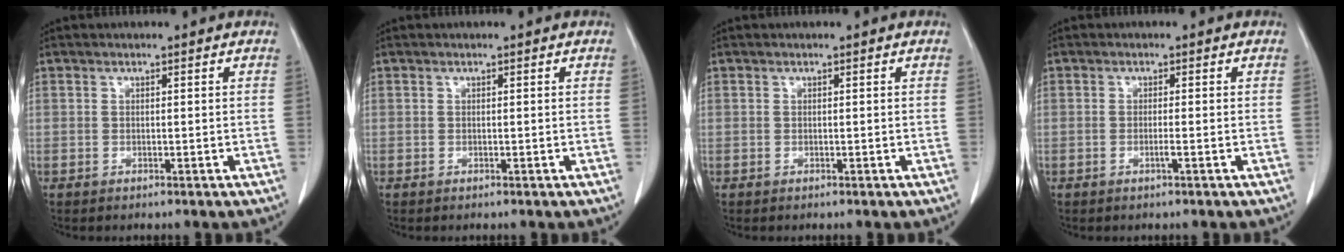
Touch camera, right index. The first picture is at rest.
{"total": 0.0}
{"total": 0.0}
{"total": 1.1, "force": [-0.5, -0.2, 1.0], "torque": [-0.019, 0.001, -0.008]}